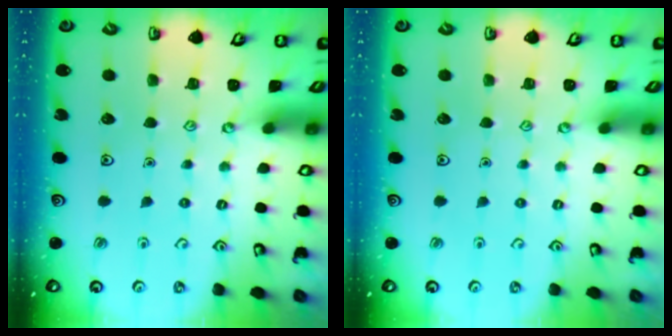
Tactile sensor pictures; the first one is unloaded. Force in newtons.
{"total": 0.0}